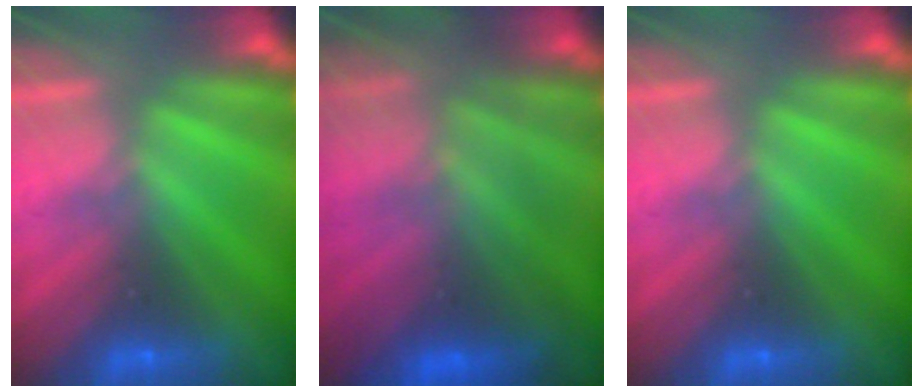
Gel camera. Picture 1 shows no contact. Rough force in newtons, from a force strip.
{"total": 8.3}
{"total": 0.0}